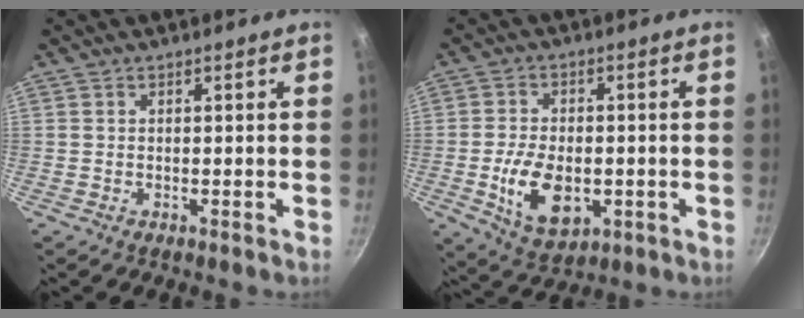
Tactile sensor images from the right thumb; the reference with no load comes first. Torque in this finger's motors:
{"motor_torque": [-0.35, 0.45, 0.34, 0.32, 0.06]}